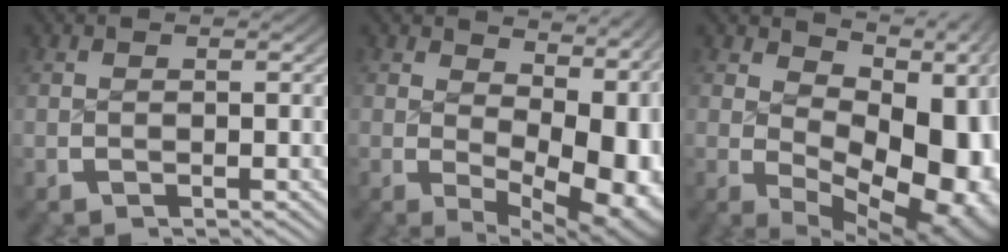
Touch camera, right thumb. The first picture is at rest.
{"total": 10.4, "force": [0.4, 6.0, 8.4], "torque": [-0.116, -0.039, 0.030]}
{"total": 15.0, "force": [0.0, 8.9, 12.0], "torque": [-0.175, -0.034, 0.022]}